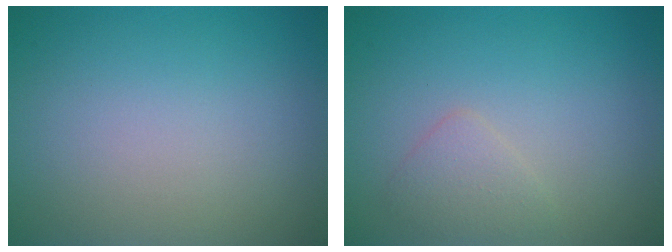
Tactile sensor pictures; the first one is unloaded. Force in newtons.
{"total": 1.5, "press": 1.5, "slide": 0.1}